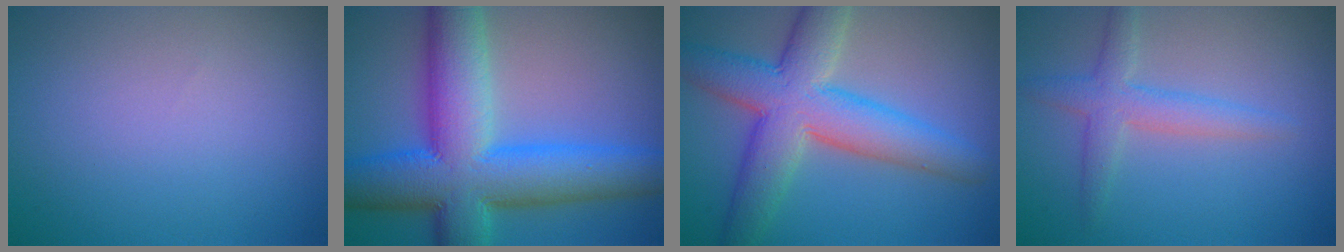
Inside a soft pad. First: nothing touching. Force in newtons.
{"total": 12.9, "press": 12.9, "slide": 0.3}
{"total": 8.7, "press": 8.7, "slide": 0.5}
{"total": 3.0, "press": 3.0, "slide": 0.1}